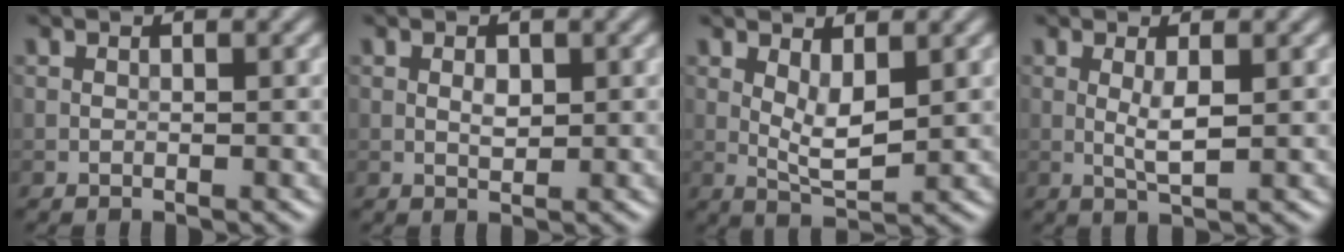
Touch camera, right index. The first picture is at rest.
{"total": 1.2, "force": [0.2, 0.6, 1.0], "torque": [-0.017, -0.002, 0.005]}
{"total": 3.2, "force": [1.0, 1.1, 2.8], "torque": [-0.058, -0.009, 0.021]}
{"total": 2.2, "force": [0.3, 0.4, 2.2], "torque": [-0.045, -0.002, 0.006]}